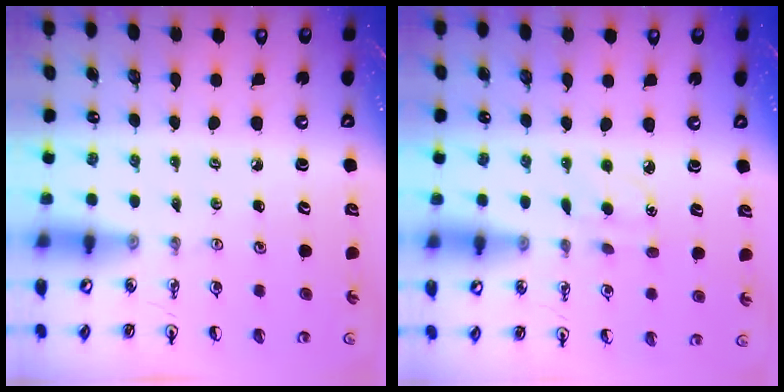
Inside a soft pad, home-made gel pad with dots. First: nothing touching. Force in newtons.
{"total": 3.5, "press": 3.5, "slide": 0.4}